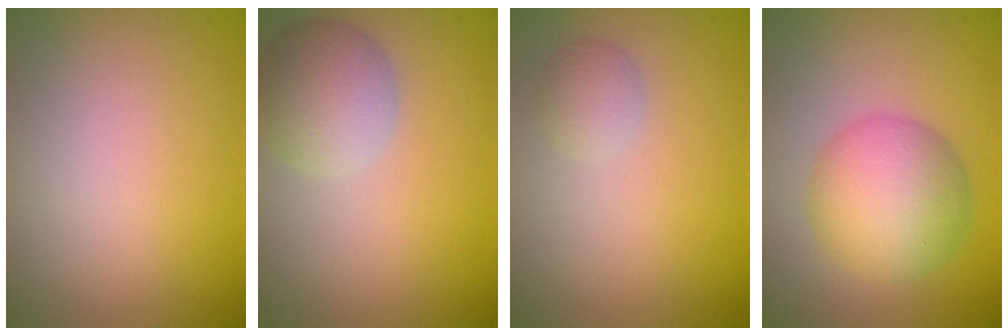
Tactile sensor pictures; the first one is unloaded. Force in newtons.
{"total": 4.3, "press": 4.3, "slide": 0.4}
{"total": 1.6, "press": 1.6, "slide": 0.1}
{"total": 6.5, "press": 6.5, "slide": 0.2}